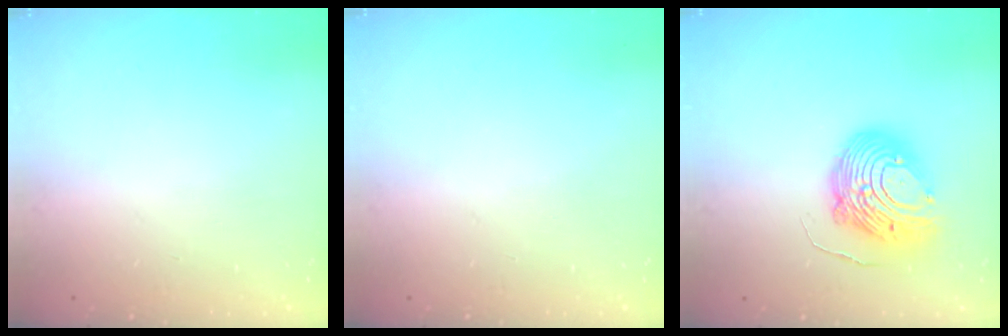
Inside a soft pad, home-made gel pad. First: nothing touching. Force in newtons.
{"total": 0.0}
{"total": 12.3, "press": 12.2, "slide": 1.2}